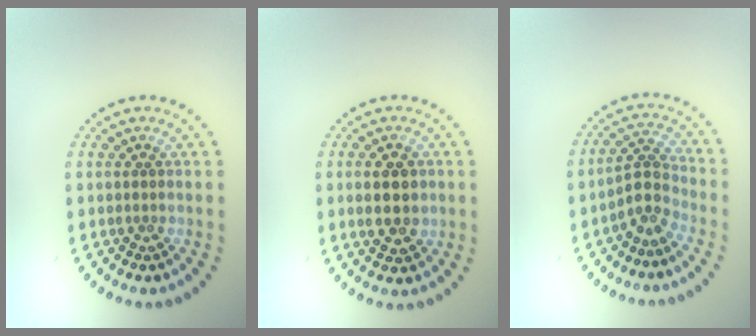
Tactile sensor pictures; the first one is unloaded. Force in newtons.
{"total": 3.0, "press": 3.0, "slide": 0.2}
{"total": 2.8, "press": 2.0, "slide": 1.9}